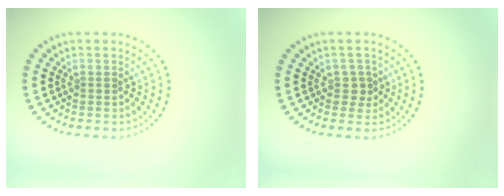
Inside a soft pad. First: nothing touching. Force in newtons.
{"total": 1.2, "press": 1.0, "slide": 0.7}